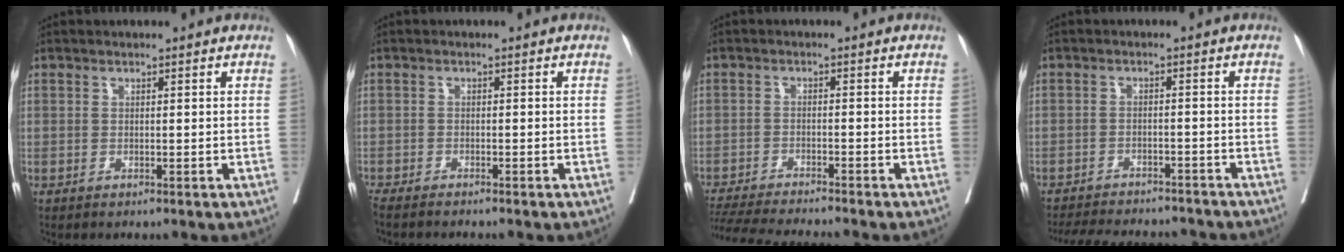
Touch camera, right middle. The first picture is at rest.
{"total": 5.3, "force": [-4.7, 0.3, 2.4], "torque": [-0.030, -0.011, -0.073]}
{"total": 11.1, "force": [-10.2, -0.5, 4.2], "torque": [-0.063, -0.016, -0.166]}
{"total": 14.7, "force": [-13.5, 3.5, 4.6], "torque": [-0.106, -0.004, -0.180]}